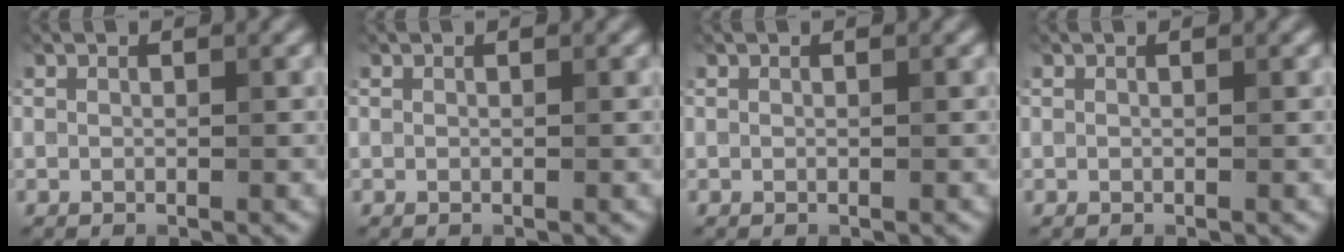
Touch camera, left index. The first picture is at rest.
{"total": 0.0}
{"total": 0.0}
{"total": 0.0}